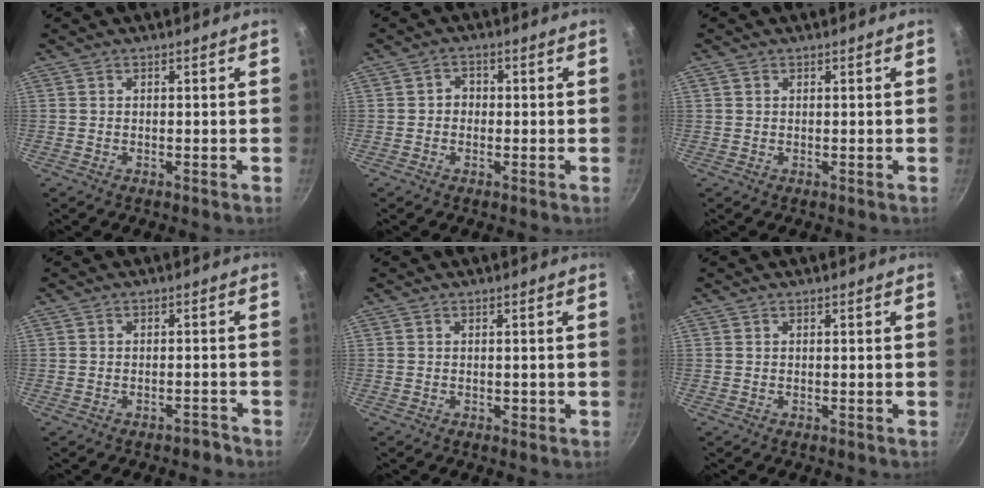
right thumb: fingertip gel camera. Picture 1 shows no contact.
{"total": 2.5, "force": [-0.2, 2.2, 1.2], "torque": [-0.003, 0.008, -0.005]}
{"total": 0.9, "force": [0.4, 0.7, 0.4], "torque": [-0.005, 0.001, 0.006]}
{"total": 1.9, "force": [-1.6, 0.8, 0.6], "torque": [0.006, 0.028, -0.011]}
{"total": 1.0, "force": [-0.2, 0.7, 0.7], "torque": [-0.006, 0.002, -0.004]}
{"total": 0.0}